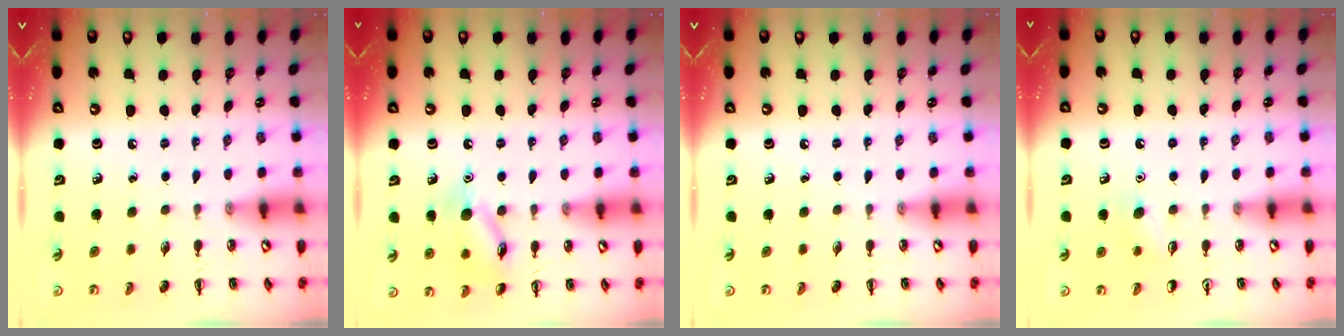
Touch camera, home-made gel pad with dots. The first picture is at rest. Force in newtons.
{"total": 11.2, "press": 11.2, "slide": 0.5}
{"total": 0.0}
{"total": 5.2, "press": 5.0, "slide": 1.4}